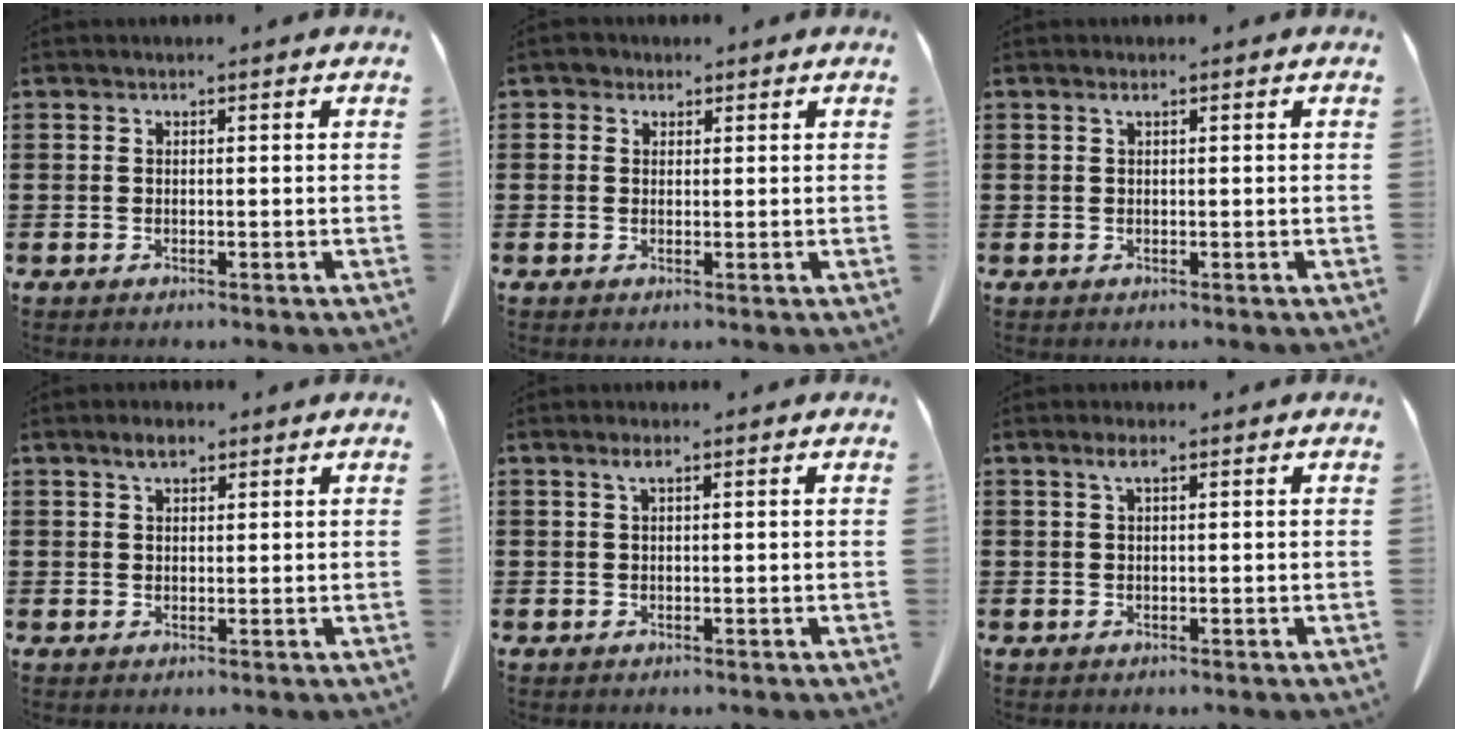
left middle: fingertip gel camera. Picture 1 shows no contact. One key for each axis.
{"total": 1.5, "fx": 1.1, "fy": 1.1, "fz": 0.3, "tx": -0.010, "ty": 0.006, "tz": 0.021}
{"total": 0.7, "fx": 0.3, "fy": 0.1, "fz": 0.6, "tx": -0.012, "ty": 0.001, "tz": 0.006}
{"total": 2.7, "fx": 1.9, "fy": 0.9, "fz": 1.7, "tx": -0.028, "ty": 0.003, "tz": 0.033}
{"total": 1.6, "fx": 0.7, "fy": 0.3, "fz": 1.4, "tx": -0.030, "ty": 0.003, "tz": 0.012}
{"total": 1.9, "fx": 0.8, "fy": 0.4, "fz": 1.7, "tx": -0.035, "ty": 0.005, "tz": 0.013}